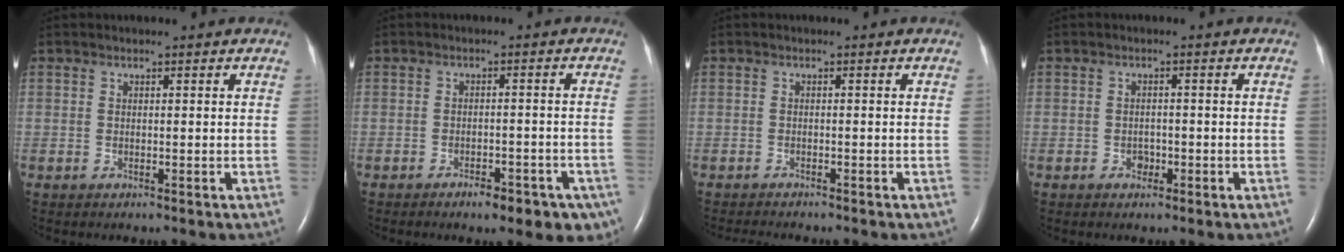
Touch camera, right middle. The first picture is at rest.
{"total": 6.9, "force": [-4.7, 2.9, 4.1], "torque": [-0.038, 0.007, -0.062]}
{"total": 3.8, "force": [-3.5, 0.3, 1.4], "torque": [-0.020, -0.010, -0.049]}
{"total": 1.5, "force": [-0.8, 1.1, 0.7], "torque": [-0.009, 0.005, -0.012]}